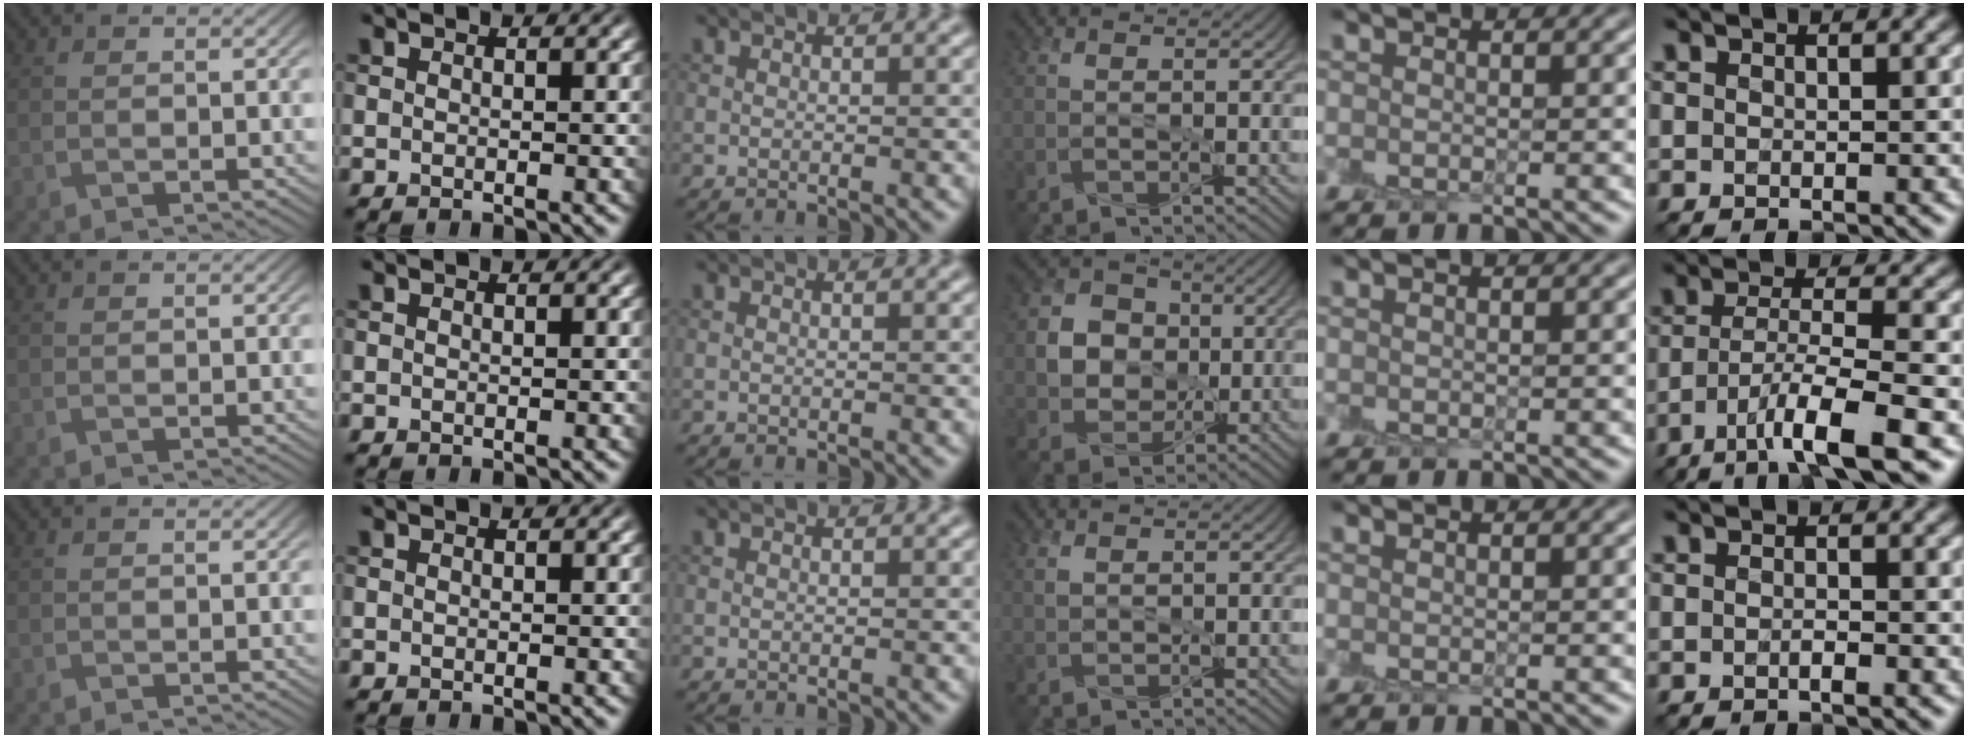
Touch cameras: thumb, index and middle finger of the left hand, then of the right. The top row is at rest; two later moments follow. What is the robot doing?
{"motion": "peel", "object": "sticky note"}